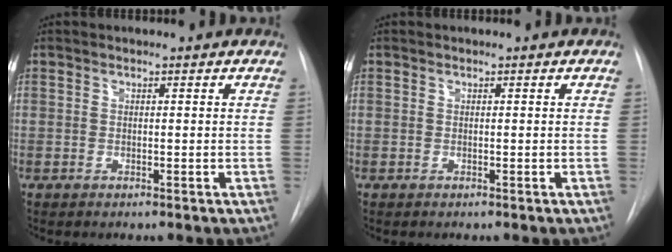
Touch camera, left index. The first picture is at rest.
{"total": 0.0}